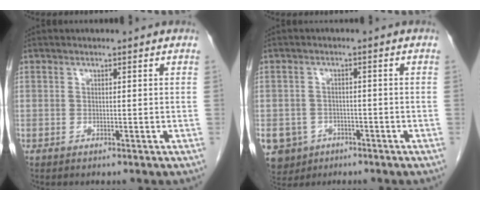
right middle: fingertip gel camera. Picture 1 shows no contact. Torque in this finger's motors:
{"motor_torque": [1.13, -1.01, 0.55, 0.10]}